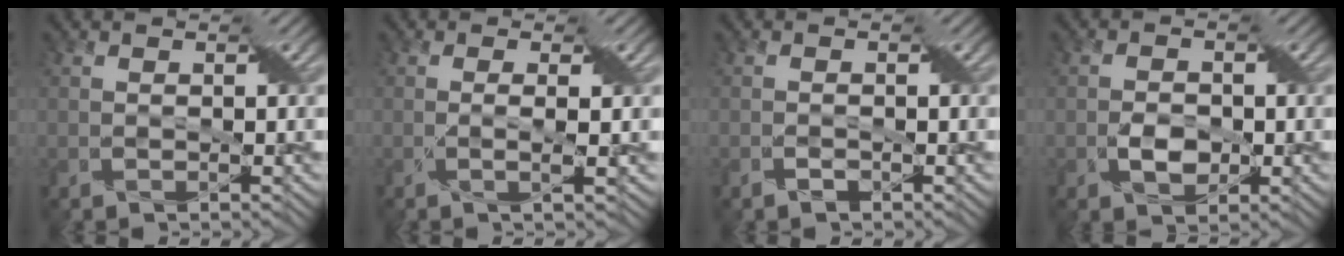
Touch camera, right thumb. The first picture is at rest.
{"total": 2.1, "force": [0.1, 0.2, 2.1], "torque": [-0.040, 0.007, -0.004]}
{"total": 1.1, "force": [-0.7, 0.5, 0.6], "torque": [-0.015, 0.001, -0.012]}
{"total": 2.9, "force": [-0.8, 1.9, 2.0], "torque": [-0.038, -0.001, -0.014]}